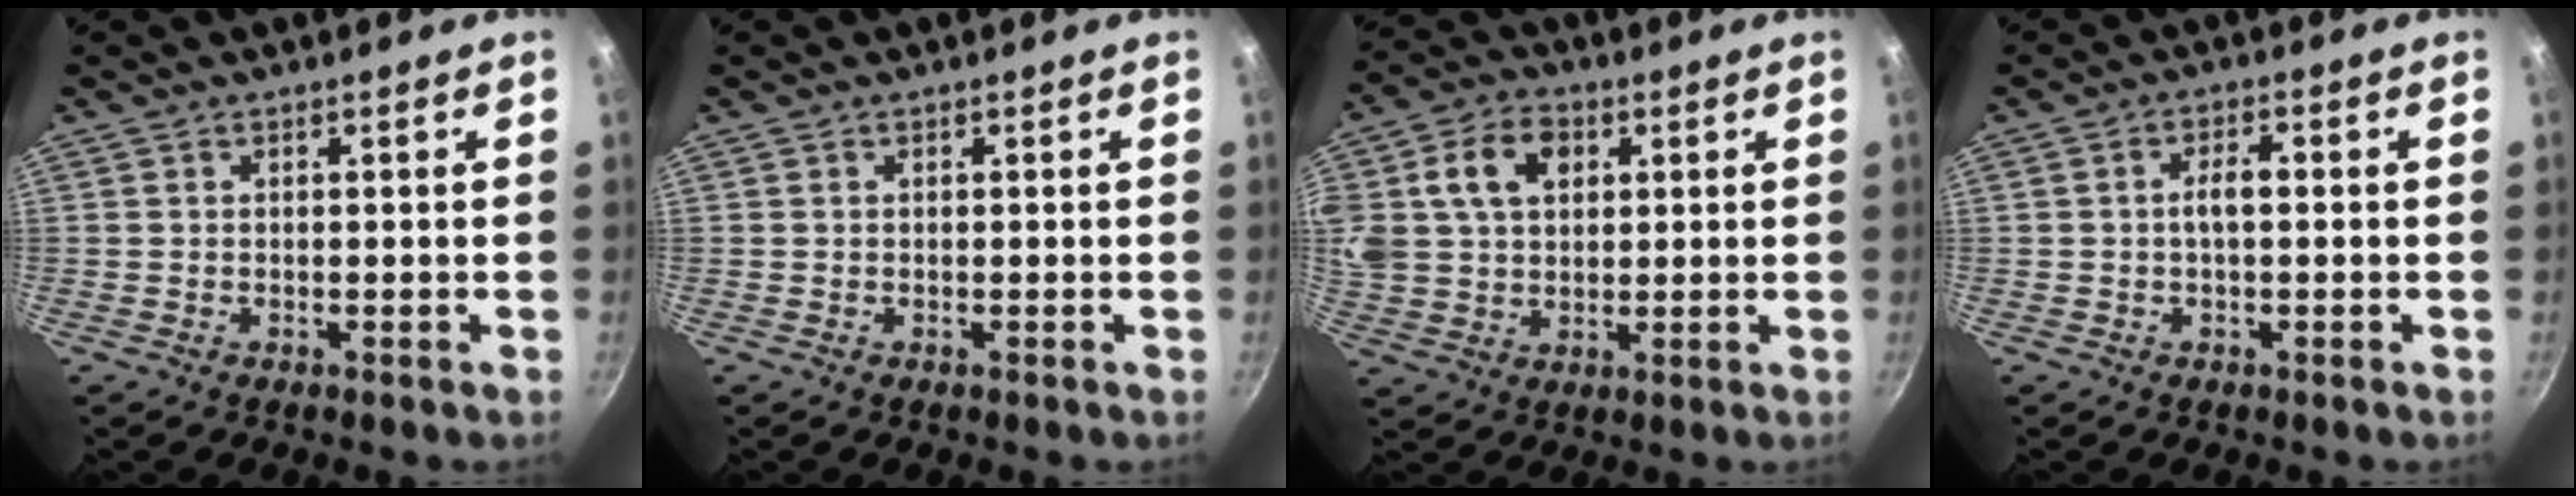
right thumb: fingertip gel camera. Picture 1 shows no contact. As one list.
[{"total": 0.0}, {"total": 16.5, "force": [4.8, 12.3, 10.0], "torque": [-0.202, 0.022, 0.085]}, {"total": 3.4, "force": [0.0, 1.5, 3.0], "torque": [-0.052, 0.015, -0.003]}]